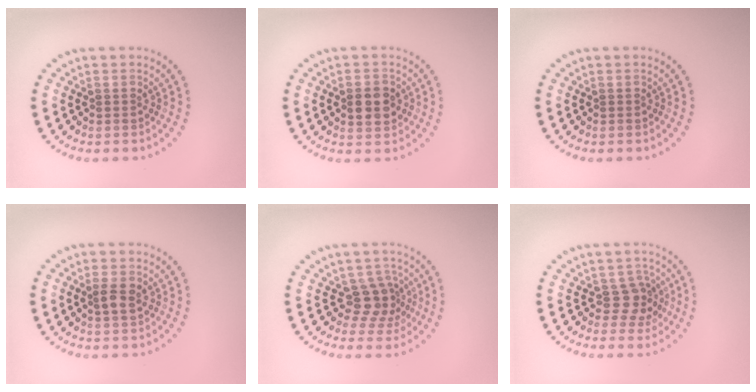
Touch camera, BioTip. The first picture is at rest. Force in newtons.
{"total": 2.9, "press": 2.9, "slide": 0.1}
{"total": 0.0}
{"total": 1.7, "press": 1.7, "slide": 0.3}
{"total": 3.0, "press": 2.2, "slide": 2.0}
{"total": 2.3, "press": 1.8, "slide": 1.4}